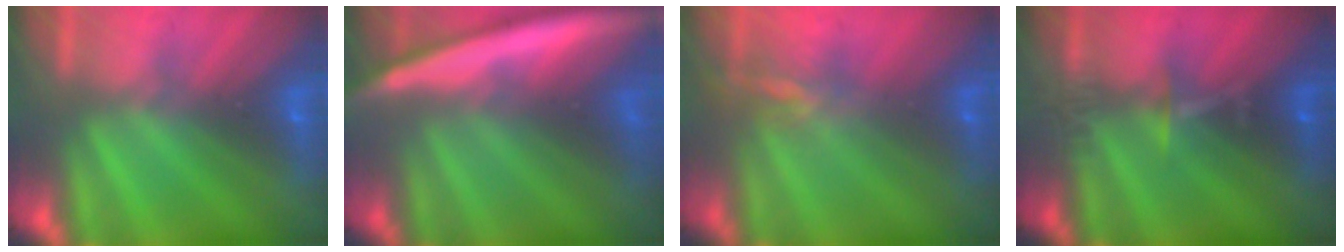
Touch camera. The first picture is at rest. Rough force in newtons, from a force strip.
{"total": 7.7}
{"total": 4.9}
{"total": 3.8}